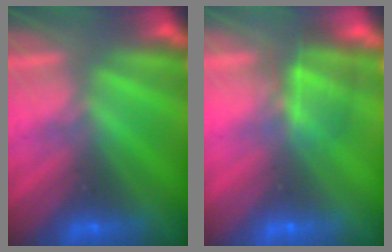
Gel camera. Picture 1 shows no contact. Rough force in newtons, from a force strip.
{"total": 5.1}